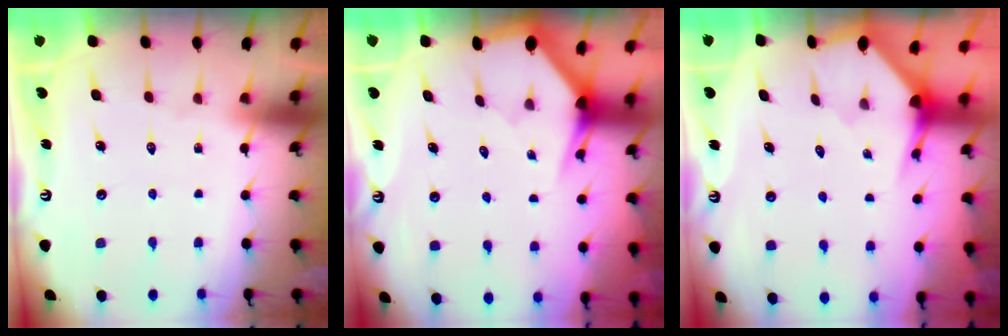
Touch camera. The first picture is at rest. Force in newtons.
{"total": 3.1, "press": 3.1, "slide": 0.1}
{"total": 2.8, "press": 2.8, "slide": 0.2}